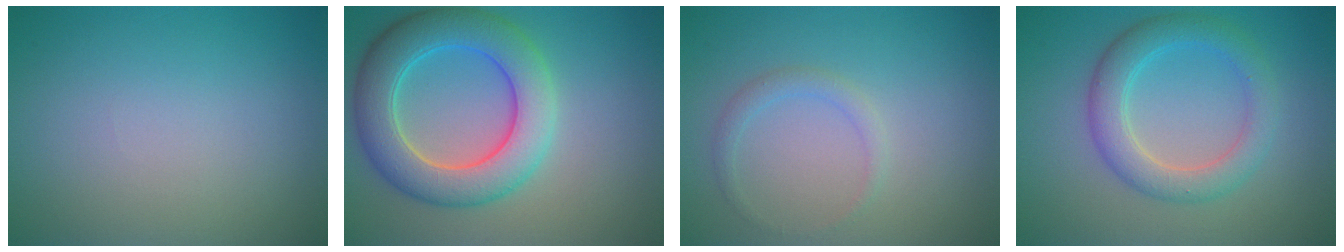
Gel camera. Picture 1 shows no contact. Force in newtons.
{"total": 7.5, "press": 7.5, "slide": 0.2}
{"total": 1.3, "press": 1.3, "slide": 0.1}
{"total": 4.2, "press": 4.2, "slide": 0.1}